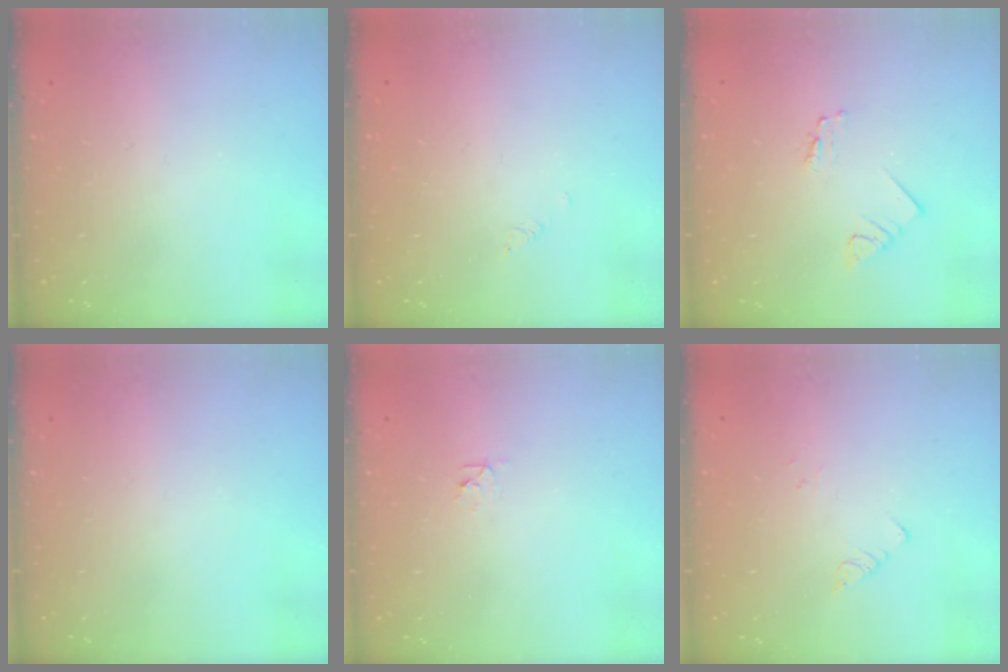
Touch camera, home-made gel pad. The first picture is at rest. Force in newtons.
{"total": 2.8, "press": 2.7, "slide": 0.3}
{"total": 1.9, "press": 1.9, "slide": 0.2}
{"total": 0.0}
{"total": 2.3, "press": 2.3, "slide": 0.2}
{"total": 1.5, "press": 1.4, "slide": 0.1}